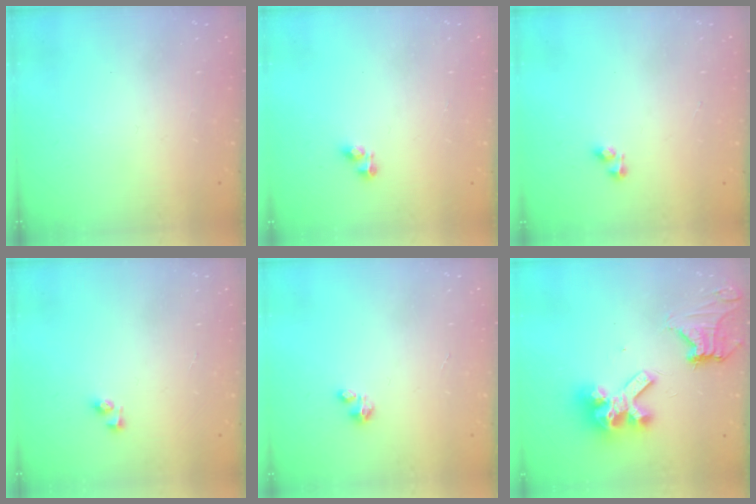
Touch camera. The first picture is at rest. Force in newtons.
{"total": 2.8, "press": 2.8, "slide": 0.3}
{"total": 2.4, "press": 2.3, "slide": 0.6}
{"total": 4.0, "press": 3.9, "slide": 0.5}
{"total": 1.2, "press": 1.2, "slide": 0.2}
{"total": 14.2, "press": 14.2, "slide": 1.1}